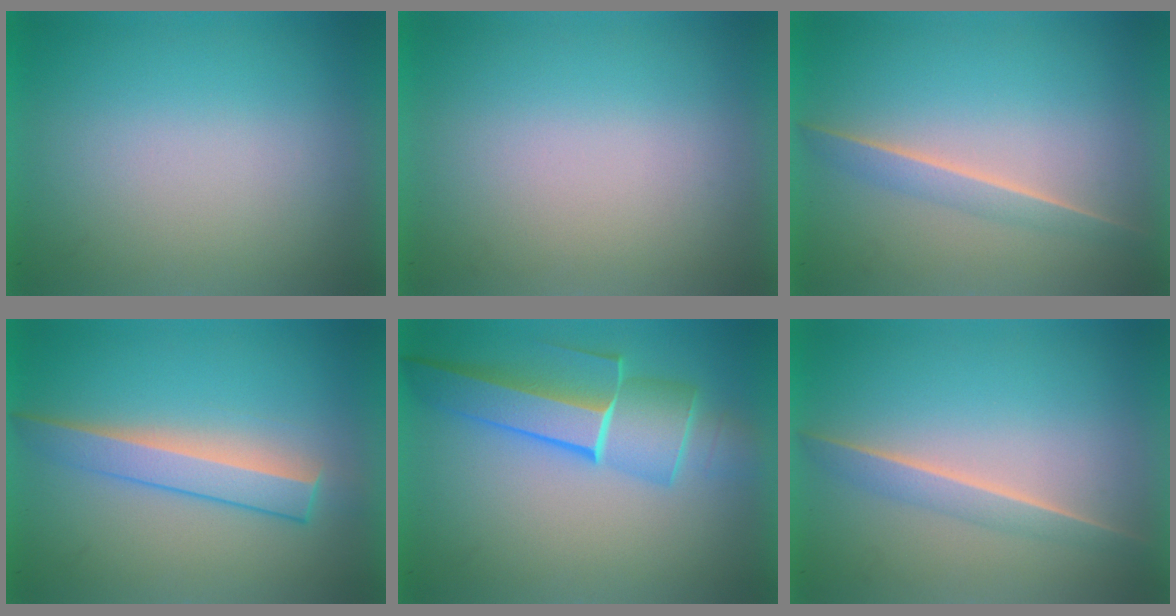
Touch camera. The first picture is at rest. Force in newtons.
{"total": 0.0}
{"total": 1.5}
{"total": 3.2}
{"total": 5.4}
{"total": 1.7}